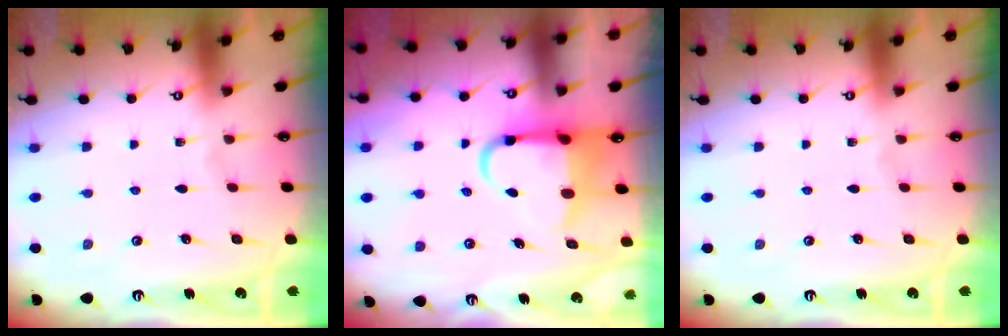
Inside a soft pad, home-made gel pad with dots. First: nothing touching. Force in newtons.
{"total": 7.3, "press": 7.2, "slide": 1.3}
{"total": 0.0}